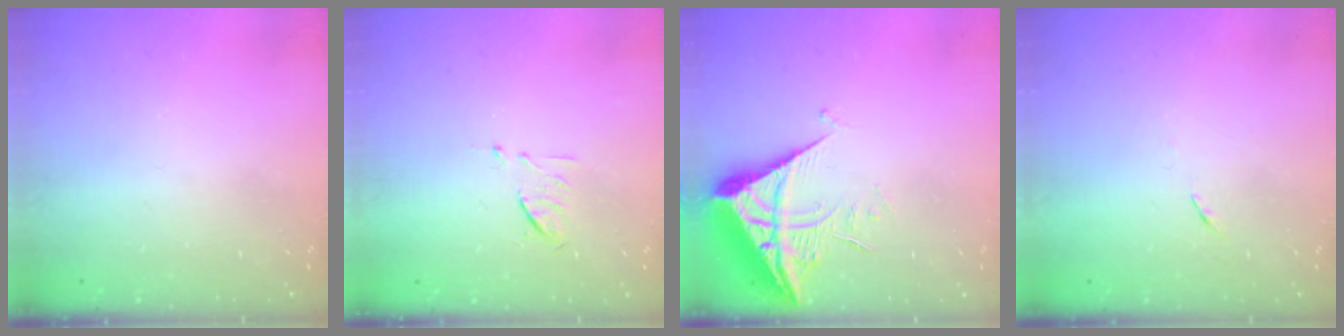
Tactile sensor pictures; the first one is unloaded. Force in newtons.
{"total": 6.6, "press": 6.5, "slide": 0.9}
{"total": 7.8, "press": 7.7, "slide": 0.9}
{"total": 3.2, "press": 3.1, "slide": 0.4}